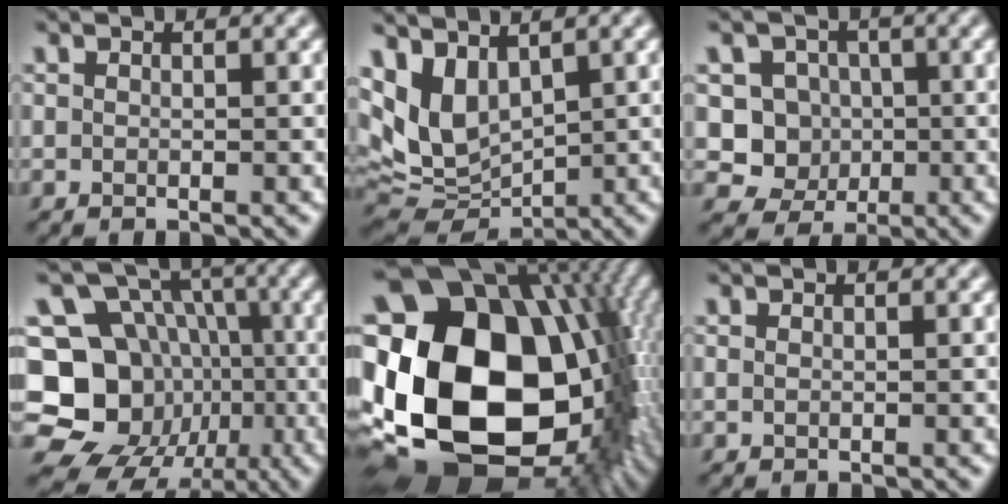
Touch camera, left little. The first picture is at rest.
{"total": 7.3, "force": [2.3, 4.6, 5.3], "torque": [-0.119, -0.012, 0.055]}
{"total": 4.5, "force": [-0.3, 4.2, 1.4], "torque": [-0.005, 0.001, -0.026]}
{"total": 18.0, "force": [-4.7, 16.2, 6.3], "torque": [-0.156, 0.002, -0.092]}
{"total": 21.9, "force": [-1.3, 15.4, 15.5], "torque": [-0.307, -0.008, 0.000]}
{"total": 0.0}